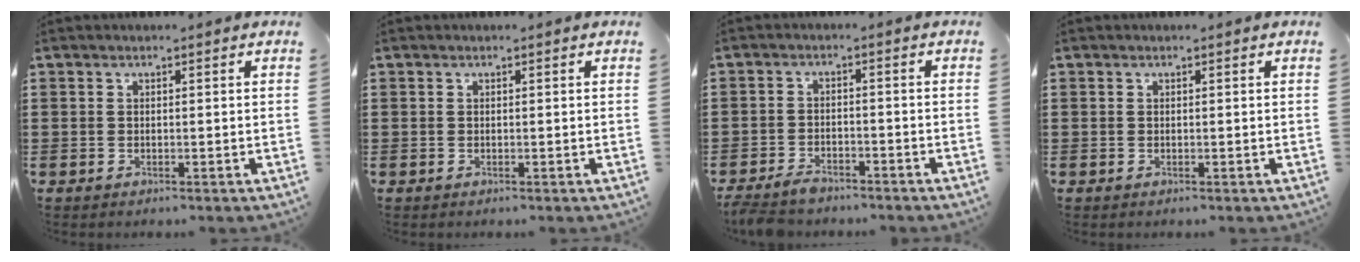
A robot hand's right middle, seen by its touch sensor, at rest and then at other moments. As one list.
[{"total": 0.0}, {"total": 3.1, "force": [-2.9, 0.8, 0.9], "torque": [-0.026, 0.001, -0.061]}, {"total": 0.0}]